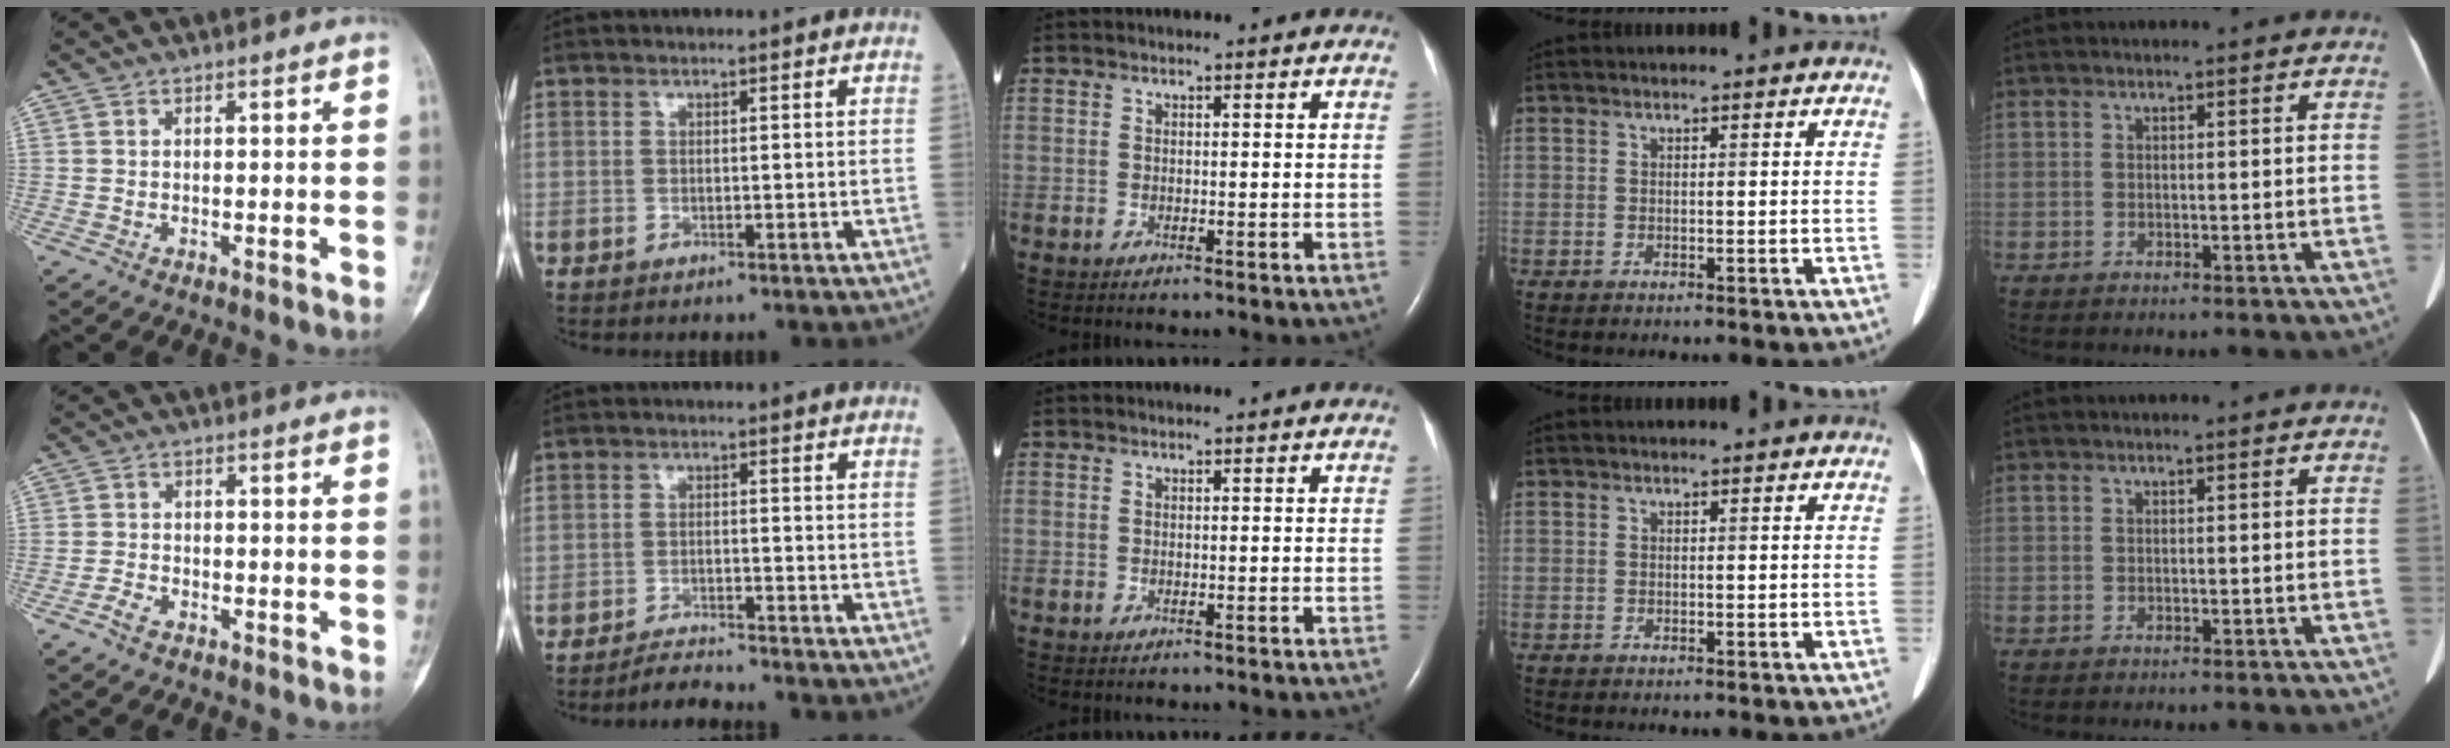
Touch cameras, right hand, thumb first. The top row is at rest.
{"thumb": {"total": 2.3, "force": [-1.5, 1.2, 1.1], "torque": [-0.026, 0.007, -0.030]}, "index": {"total": 3.3, "force": [-3.3, -0.7, 0.3], "torque": [-0.008, -0.018, -0.058]}}